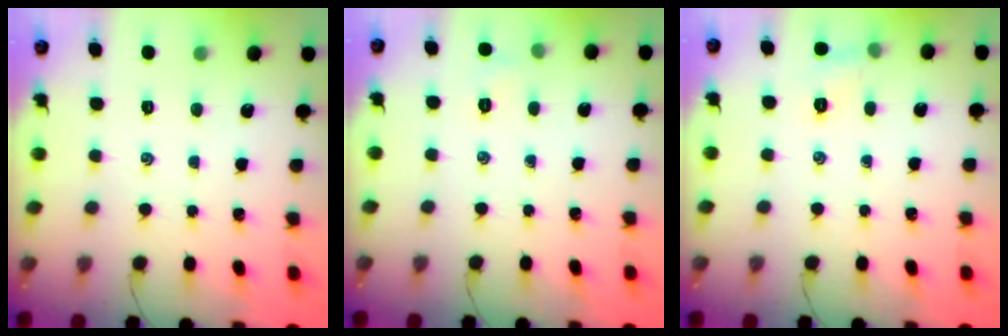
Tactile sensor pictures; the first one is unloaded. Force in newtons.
{"total": 3.8, "press": 3.6, "slide": 1.1}
{"total": 5.1, "press": 5.0, "slide": 1.2}